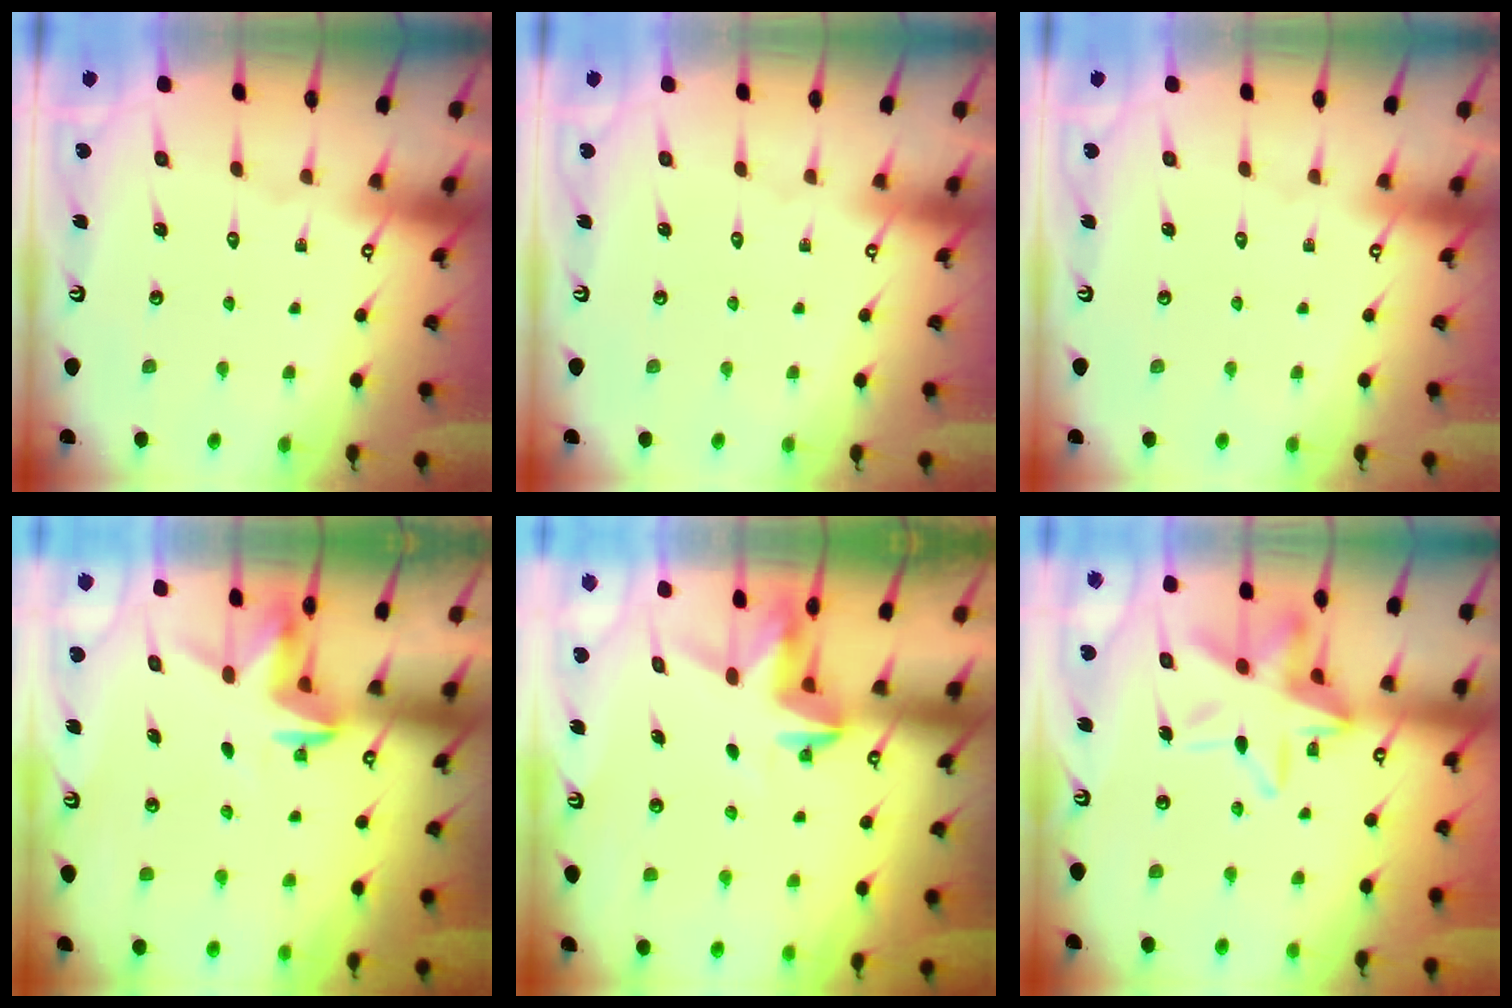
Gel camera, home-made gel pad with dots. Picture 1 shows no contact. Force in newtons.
{"total": 0.0}
{"total": 0.0}
{"total": 3.4, "press": 3.4, "slide": 0.3}
{"total": 3.7, "press": 3.6, "slide": 0.3}
{"total": 13.8, "press": 13.7, "slide": 1.4}